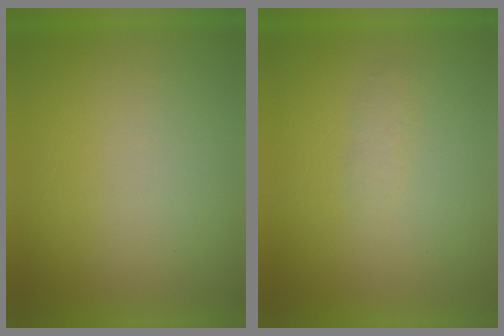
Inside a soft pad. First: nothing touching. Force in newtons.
{"total": 1.5}